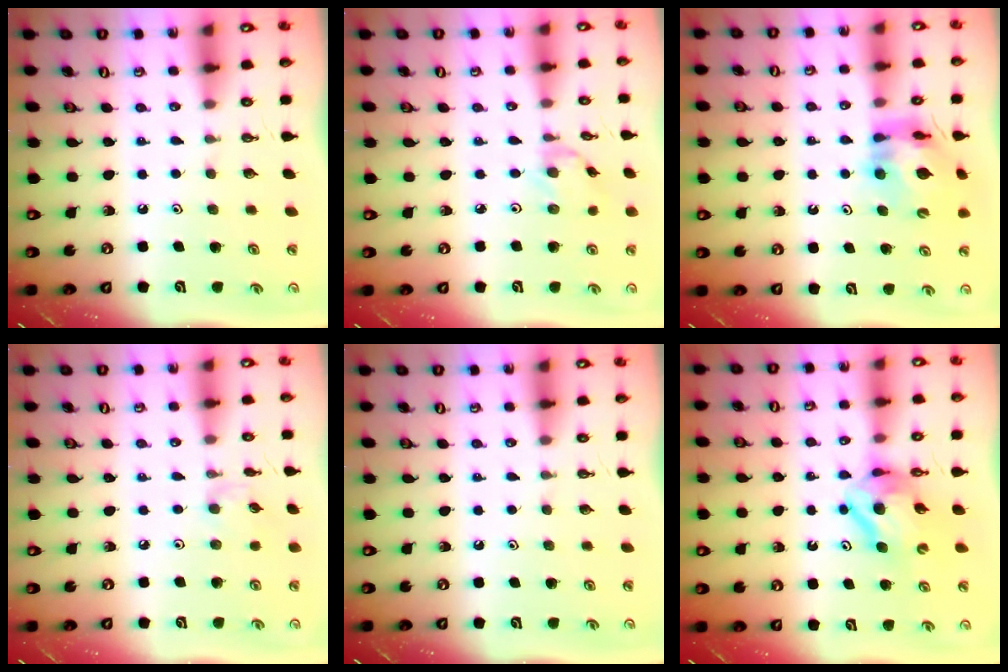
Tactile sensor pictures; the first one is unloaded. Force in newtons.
{"total": 1.2, "press": 1.1, "slide": 0.3}
{"total": 12.5, "press": 12.4, "slide": 1.5}
{"total": 1.7, "press": 1.7, "slide": 0.4}
{"total": 0.0}
{"total": 9.1, "press": 9.1, "slide": 0.9}